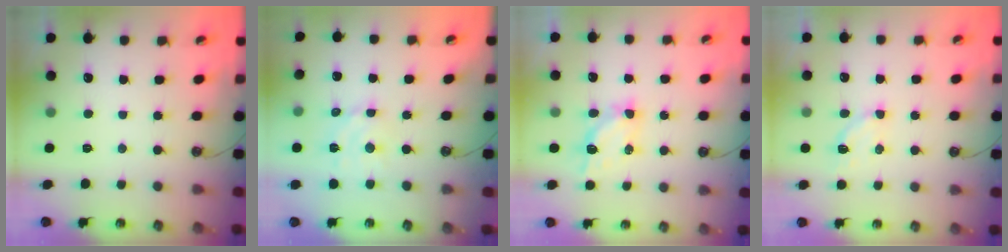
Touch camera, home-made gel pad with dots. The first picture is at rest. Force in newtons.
{"total": 6.8, "press": 6.7, "slide": 1.2}
{"total": 5.0, "press": 5.0, "slide": 0.2}
{"total": 4.5, "press": 4.3, "slide": 1.1}